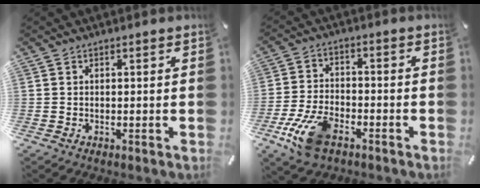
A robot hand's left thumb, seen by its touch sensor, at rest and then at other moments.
{"total": 11.1, "force": [-6.0, 5.7, 7.4], "torque": [-0.156, 0.023, -0.110]}